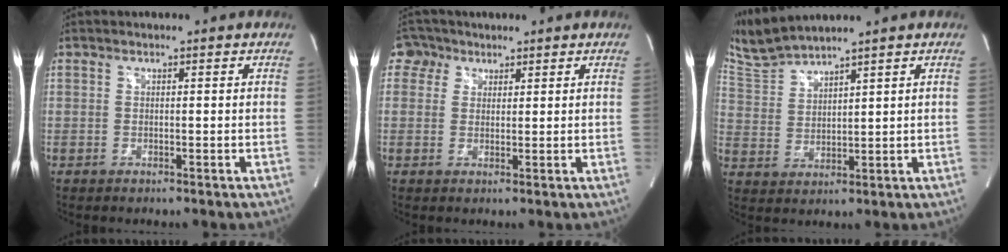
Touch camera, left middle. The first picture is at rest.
{"total": 3.6, "force": [2.0, 3.0, 0.2], "torque": [-0.005, 0.014, 0.032]}
{"total": 6.8, "force": [6.6, -0.8, 1.7], "torque": [-0.057, 0.007, 0.148]}